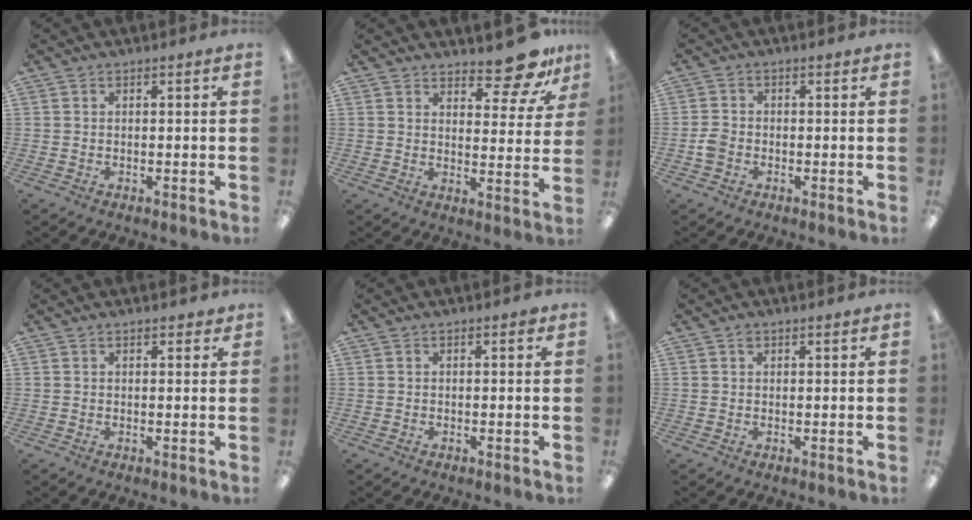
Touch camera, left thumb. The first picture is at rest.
{"total": 10.6, "force": [8.8, 3.0, 5.0], "torque": [-0.052, -0.066, 0.152]}
{"total": 3.0, "force": [-1.1, 2.4, 1.5], "torque": [-0.023, 0.007, -0.020]}
{"total": 1.4, "force": [1.1, 0.6, 0.6], "torque": [-0.004, -0.002, 0.017]}
{"total": 0.7, "force": [0.3, 0.3, 0.5], "torque": [-0.009, 0.002, 0.005]}
{"total": 1.1, "force": [0.7, 0.6, 0.5], "torque": [-0.004, -0.003, 0.012]}